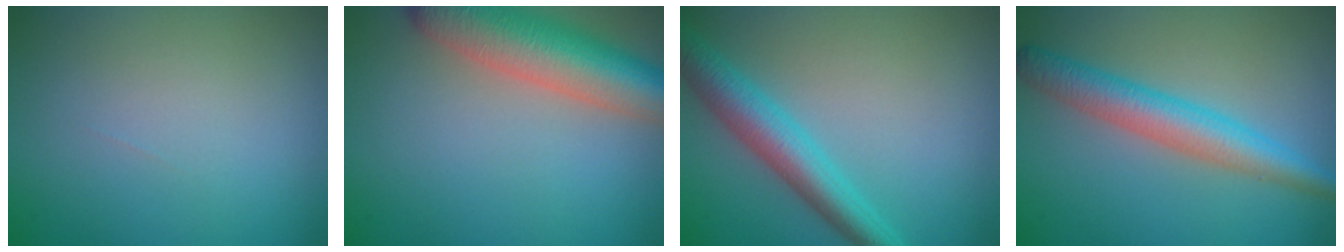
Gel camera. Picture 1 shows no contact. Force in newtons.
{"total": 8.7, "press": 8.7, "slide": 0.5}
{"total": 4.8, "press": 4.8, "slide": 0.1}
{"total": 4.7, "press": 4.7, "slide": 0.1}